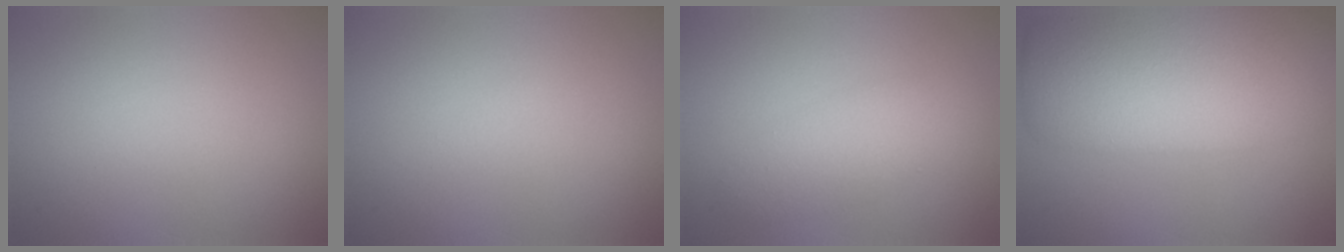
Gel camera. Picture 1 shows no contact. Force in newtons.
{"total": 0.0}
{"total": 2.9, "press": 2.9, "slide": 0.1}
{"total": 11.8, "press": 11.8, "slide": 0.8}